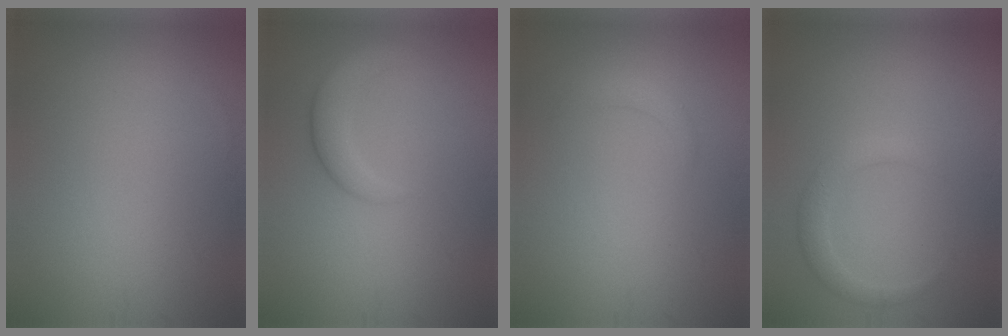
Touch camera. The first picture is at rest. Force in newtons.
{"total": 2.6, "press": 2.6, "slide": 0.1}
{"total": 1.1, "press": 1.1, "slide": 0.1}
{"total": 1.9, "press": 1.9, "slide": 0.1}